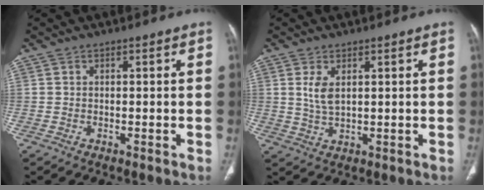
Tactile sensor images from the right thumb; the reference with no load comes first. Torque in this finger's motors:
{"motor_torque": [1.20, 0.15, 0.40, -0.80, 0.15]}